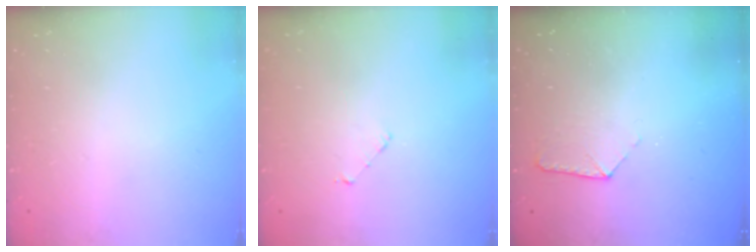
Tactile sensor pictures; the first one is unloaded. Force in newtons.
{"total": 2.9, "press": 2.9, "slide": 0.2}
{"total": 6.8, "press": 6.8, "slide": 0.5}